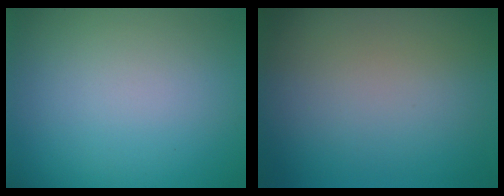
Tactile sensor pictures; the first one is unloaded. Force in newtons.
{"total": 0.0}